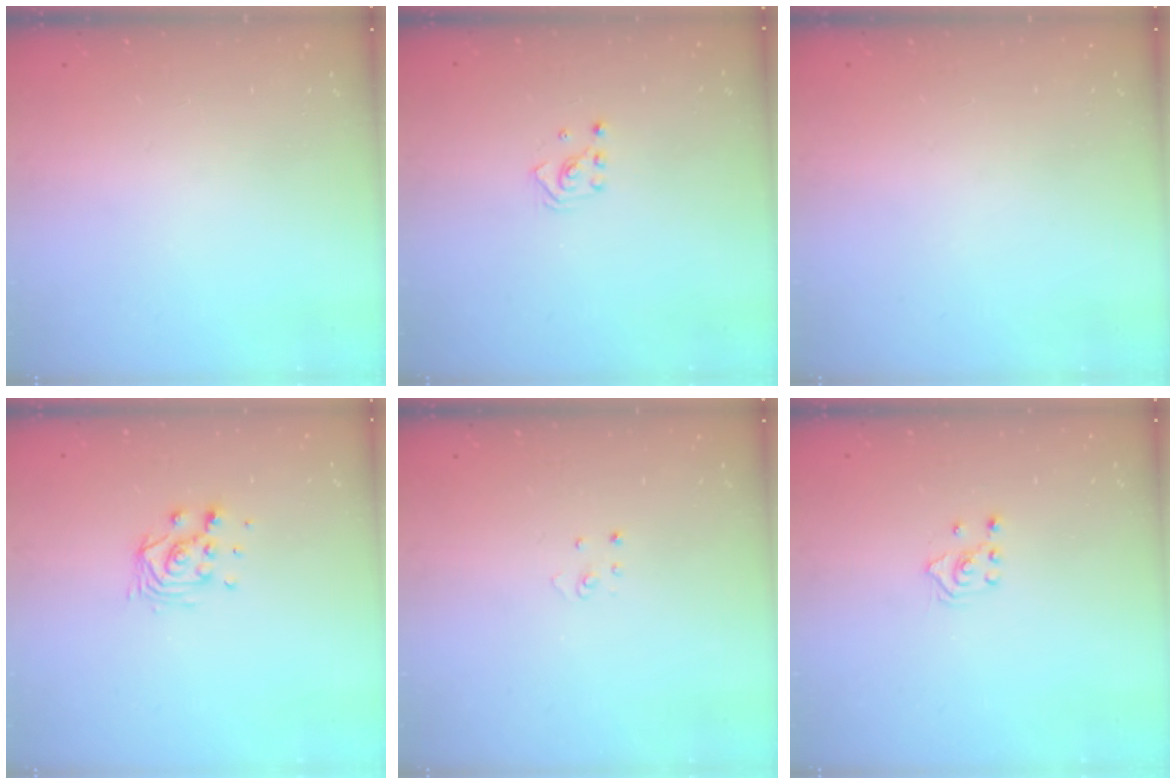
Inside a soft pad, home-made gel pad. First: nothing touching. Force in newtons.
{"total": 2.2, "press": 2.2, "slide": 0.2}
{"total": 0.0}
{"total": 7.5, "press": 7.5, "slide": 0.4}
{"total": 3.1, "press": 3.1, "slide": 0.2}
{"total": 2.7, "press": 2.6, "slide": 0.8}